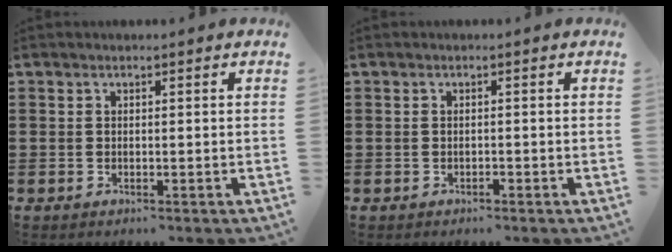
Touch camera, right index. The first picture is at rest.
{"total": 0.5, "force": [-0.4, 0.1, 0.4], "torque": [-0.009, -0.002, -0.007]}